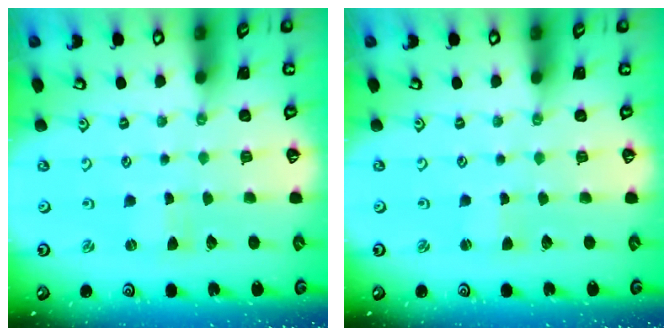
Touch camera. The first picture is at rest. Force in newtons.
{"total": 0.9, "press": 0.9, "slide": 0.1}